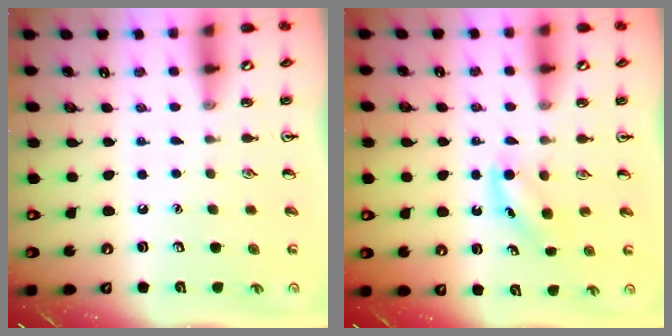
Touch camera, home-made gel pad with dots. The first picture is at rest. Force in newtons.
{"total": 4.2, "press": 3.9, "slide": 1.4}